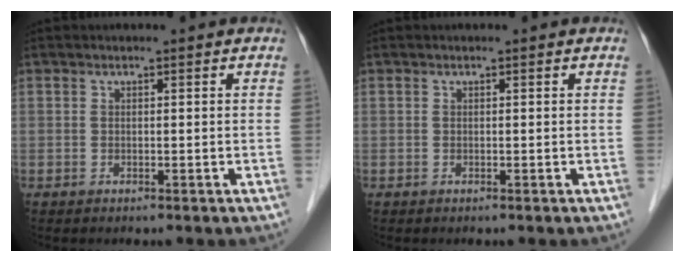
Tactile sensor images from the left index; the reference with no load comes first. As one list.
[{"total": 0.0}]